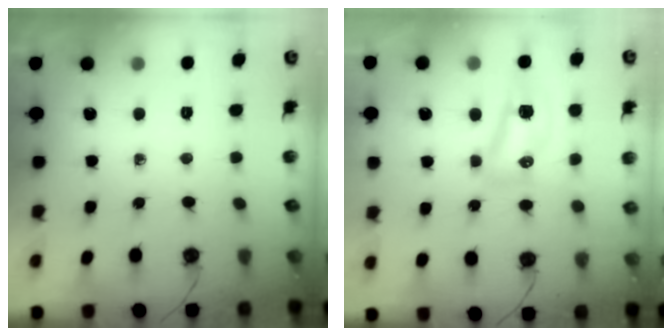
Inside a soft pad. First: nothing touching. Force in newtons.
{"total": 8.2, "press": 8.1, "slide": 1.2}